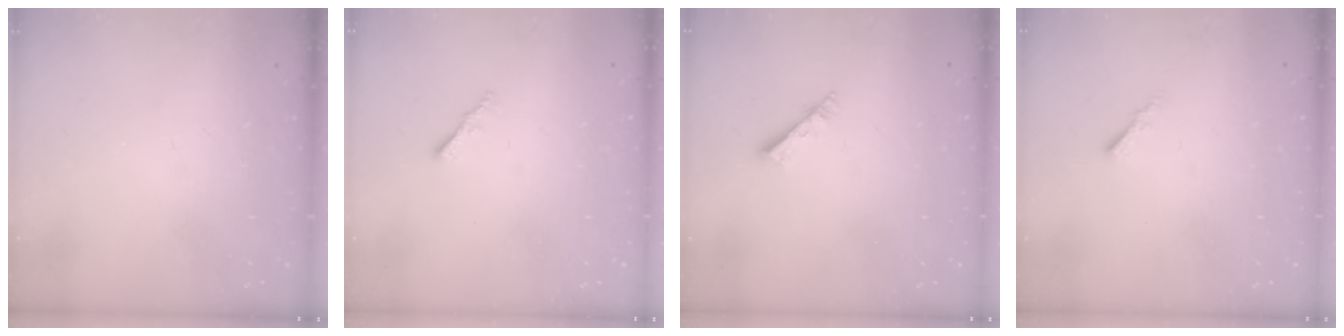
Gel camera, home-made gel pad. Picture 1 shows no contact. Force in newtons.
{"total": 1.2, "press": 1.1, "slide": 0.4}
{"total": 2.7, "press": 2.7, "slide": 0.3}
{"total": 0.5, "press": 0.4, "slide": 0.3}